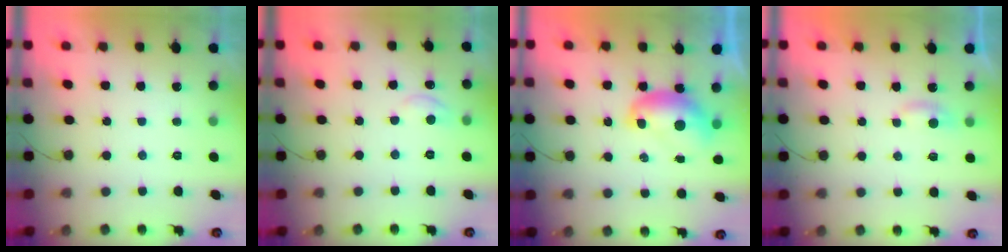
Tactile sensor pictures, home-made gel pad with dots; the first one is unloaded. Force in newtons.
{"total": 6.8, "press": 6.7, "slide": 0.7}
{"total": 8.3, "press": 8.3, "slide": 0.4}
{"total": 2.8, "press": 2.8, "slide": 0.3}